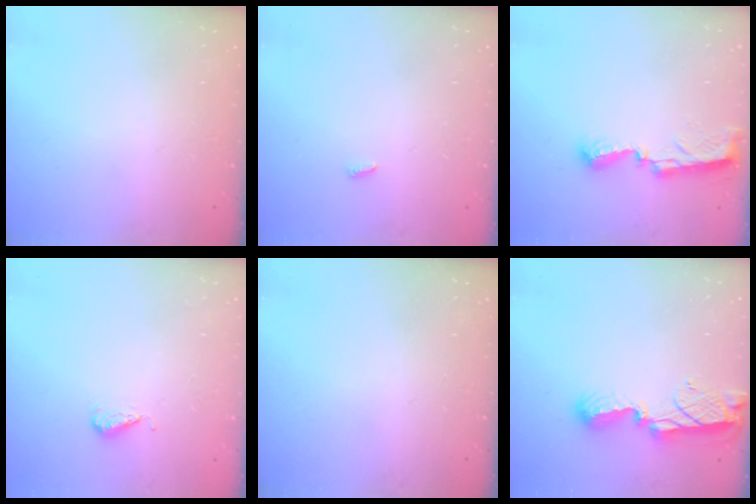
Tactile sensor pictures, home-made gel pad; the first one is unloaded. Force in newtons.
{"total": 2.4, "press": 2.4, "slide": 0.2}
{"total": 8.6, "press": 8.6, "slide": 0.4}
{"total": 4.0, "press": 3.8, "slide": 1.2}
{"total": 0.0}
{"total": 8.1, "press": 8.1, "slide": 0.7}